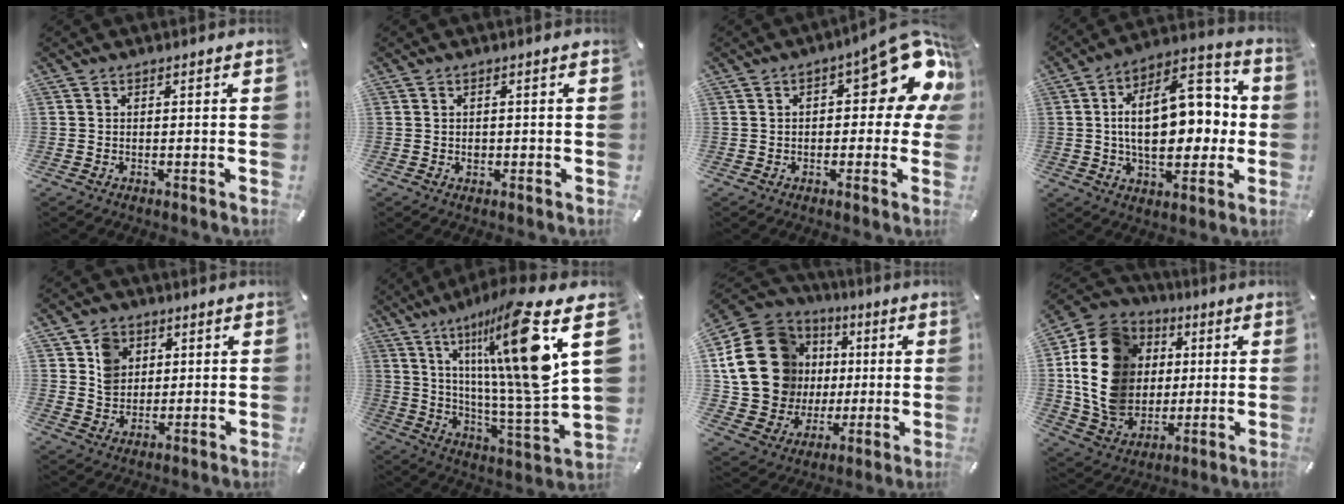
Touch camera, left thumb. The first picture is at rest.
{"total": 1.0, "force": [-0.1, 0.8, 0.5], "torque": [-0.011, 0.004, -0.003]}
{"total": 16.0, "force": [5.5, 6.7, 13.4], "torque": [-0.161, -0.040, 0.087]}
{"total": 20.0, "force": [1.6, 12.0, 15.8], "torque": [-0.239, -0.007, 0.026]}
{"total": 6.8, "force": [2.5, 6.0, 2.1], "torque": [-0.028, 0.001, 0.043]}
{"total": 25.0, "force": [12.4, 4.1, 21.3], "torque": [-0.336, -0.084, 0.186]}
{"total": 19.7, "force": [3.8, 17.4, 8.4], "torque": [-0.159, -0.018, 0.096]}
{"total": 19.0, "force": [1.9, 16.5, 9.3], "torque": [-0.200, 0.003, 0.040]}